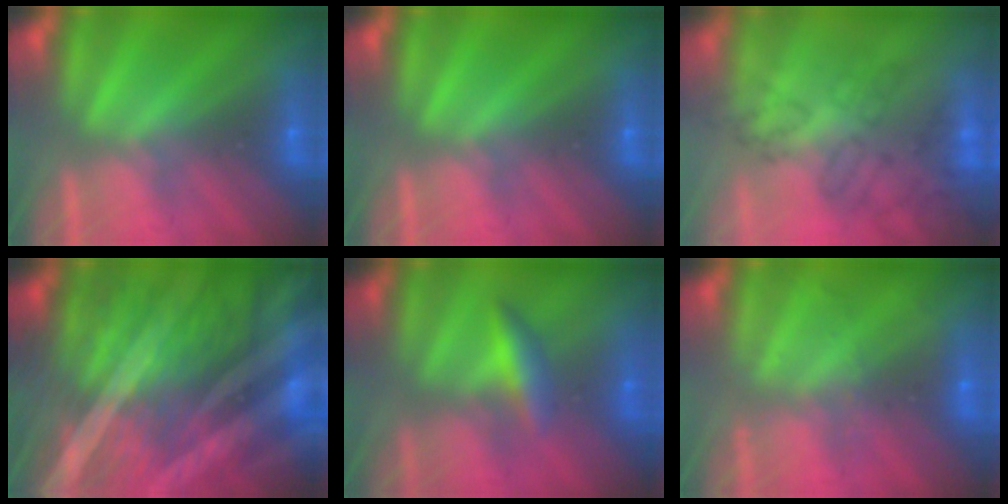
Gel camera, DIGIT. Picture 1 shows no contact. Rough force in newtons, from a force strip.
{"total": 0.0}
{"total": 4.6}
{"total": 7.1}
{"total": 2.4}
{"total": 1.9}